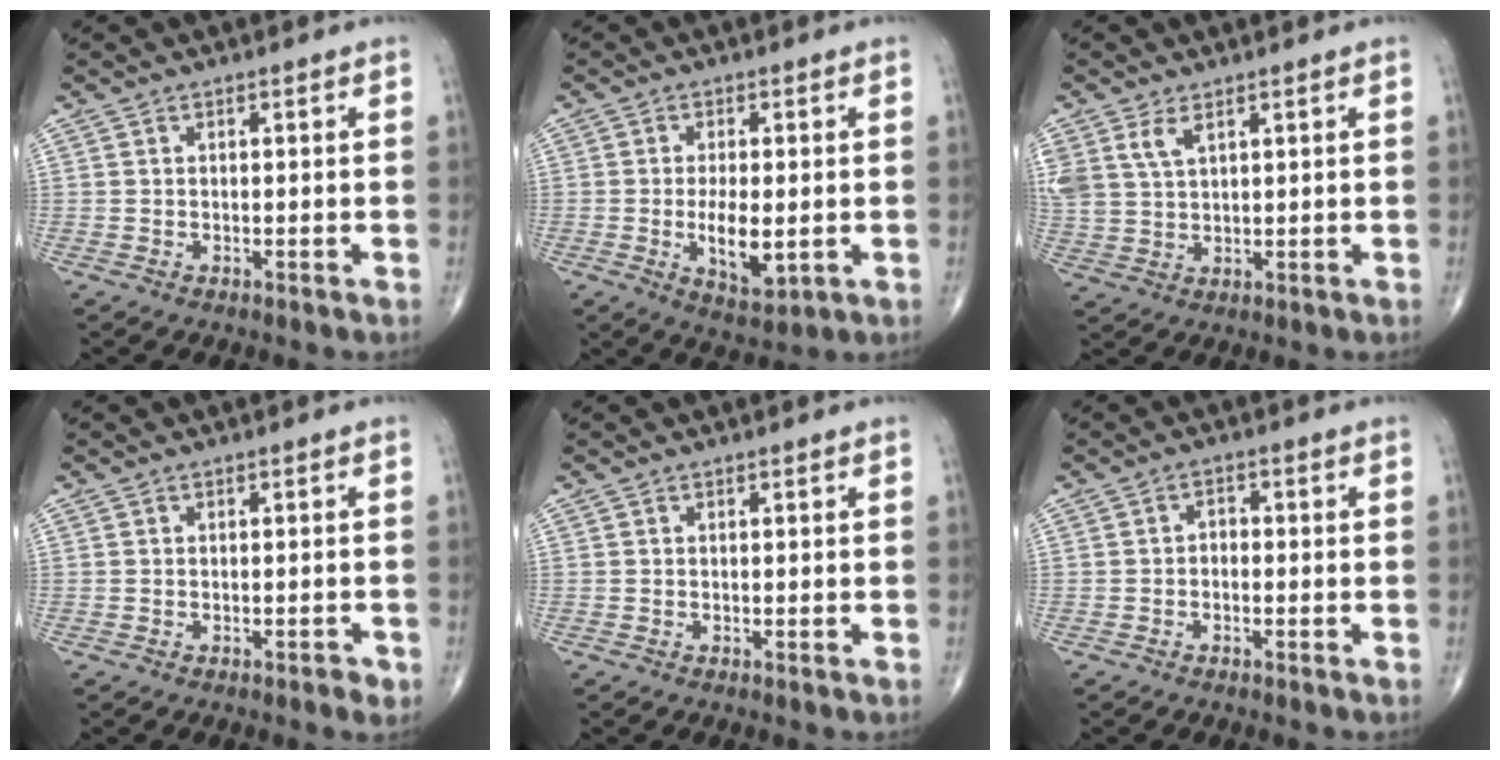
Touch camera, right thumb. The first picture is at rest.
{"total": 7.6, "force": [-1.1, 3.3, 6.7], "torque": [-0.109, -0.013, -0.011]}
{"total": 6.5, "force": [3.4, 3.5, 4.2], "torque": [-0.094, -0.004, 0.078]}
{"total": 1.4, "force": [-0.8, 0.6, 1.0], "torque": [-0.013, 0.002, -0.011]}
{"total": 0.0}
{"total": 1.8, "force": [-0.6, 1.3, 1.0], "torque": [-0.003, 0.011, -0.018]}